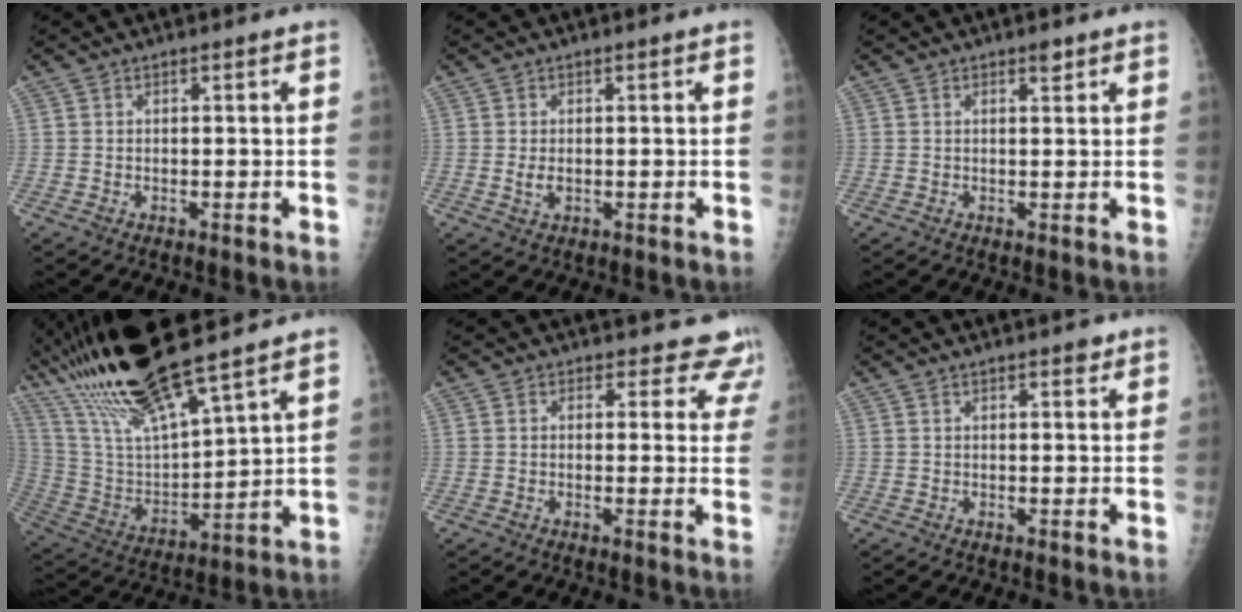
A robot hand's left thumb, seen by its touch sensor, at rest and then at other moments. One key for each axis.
{"total": 2.1, "fx": 0.1, "fy": 1.2, "fz": 1.8, "tx": -0.028, "ty": -0.005, "tz": 0.008}
{"total": 1.2, "fx": 0.9, "fy": 0.4, "fz": 0.8, "tx": 0.000, "ty": -0.005, "tz": 0.014}
{"total": 23.2, "fx": 17.9, "fy": 3.8, "fz": 14.3, "tx": -0.262, "ty": -0.057, "tz": 0.347}
{"total": 6.9, "fx": 6.1, "fy": 3.2, "fz": 0.1, "tx": 0.051, "ty": -0.026, "tz": 0.035}
{"total": 2.2, "fx": 1.6, "fy": 0.7, "fz": 1.4, "tx": -0.002, "ty": -0.004, "tz": 0.020}